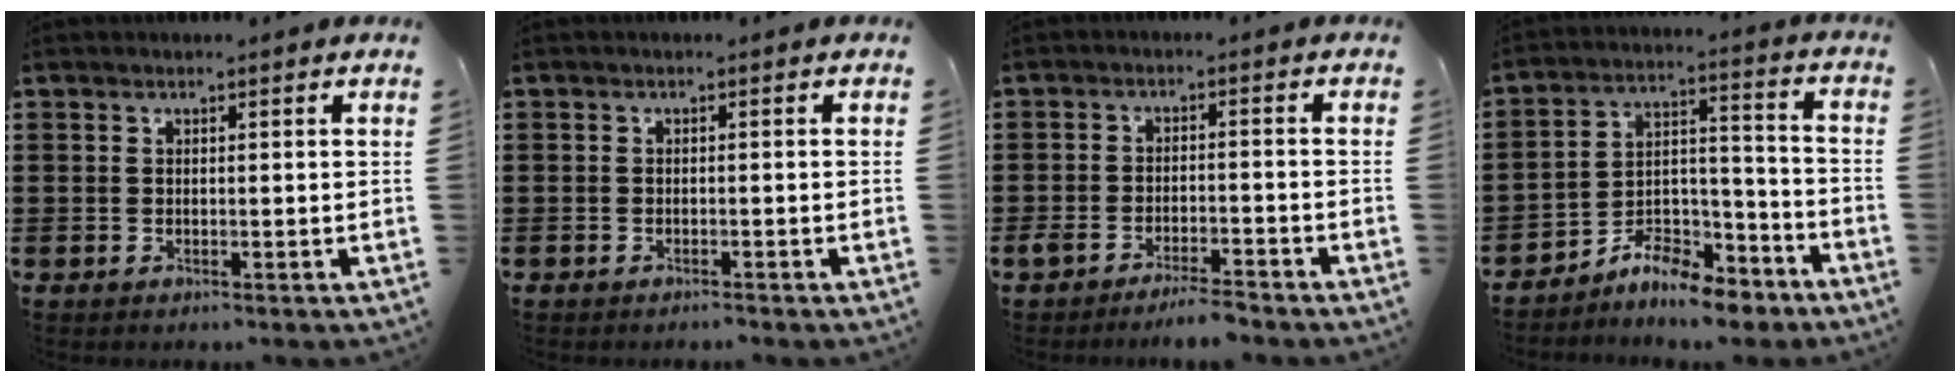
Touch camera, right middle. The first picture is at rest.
{"total": 0.6, "force": [-0.6, 0.0, 0.0], "torque": [-0.001, -0.002, -0.014]}
{"total": 3.7, "force": [-3.4, 0.2, 1.3], "torque": [-0.023, 0.002, -0.067]}
{"total": 8.4, "force": [-7.8, 1.8, 2.5], "torque": [-0.037, 0.025, -0.147]}